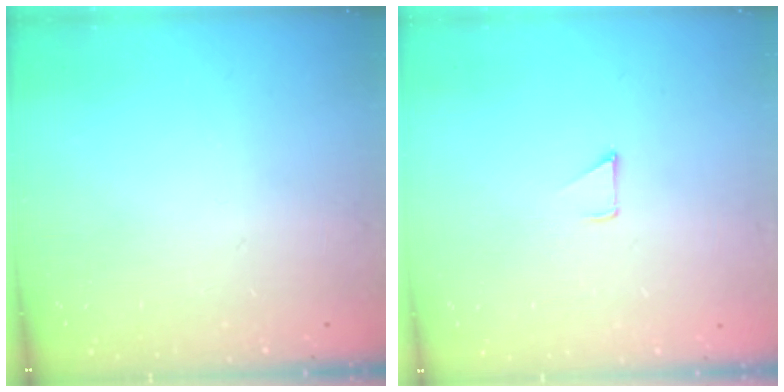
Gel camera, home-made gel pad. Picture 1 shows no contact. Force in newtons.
{"total": 2.9, "press": 2.8, "slide": 0.3}